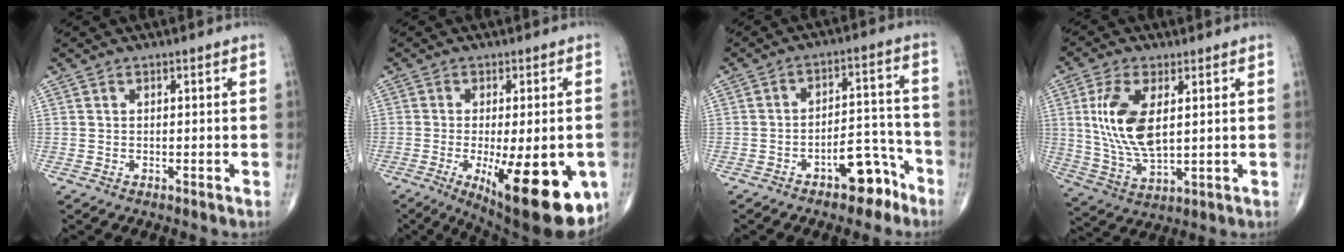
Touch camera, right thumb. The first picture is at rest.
{"total": 20.8, "force": [-7.0, 7.1, 18.2], "torque": [-0.212, -0.020, -0.080]}
{"total": 8.5, "force": [-5.3, 4.0, 5.2], "torque": [-0.054, 0.062, -0.076]}
{"total": 12.6, "force": [2.5, 6.0, 10.8], "torque": [-0.224, -0.015, 0.058]}